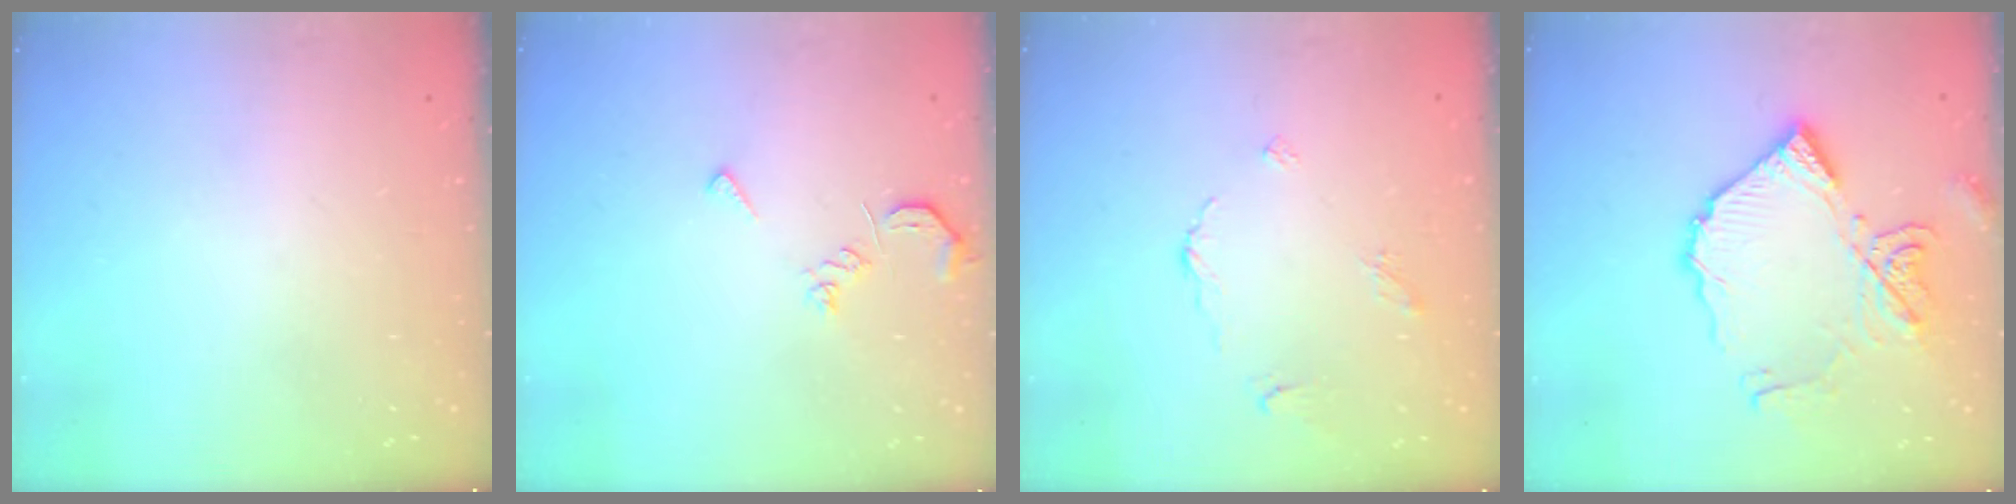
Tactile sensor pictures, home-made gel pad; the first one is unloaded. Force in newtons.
{"total": 6.3, "press": 6.3, "slide": 0.6}
{"total": 4.2, "press": 4.1, "slide": 0.7}
{"total": 16.7, "press": 16.6, "slide": 2.0}